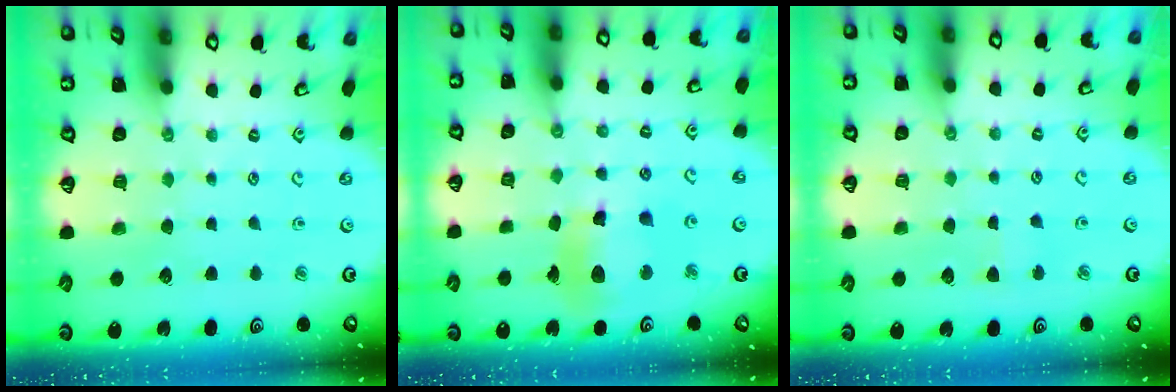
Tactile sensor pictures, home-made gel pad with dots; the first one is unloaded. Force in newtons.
{"total": 12.7, "press": 12.7, "slide": 1.4}
{"total": 2.7, "press": 2.6, "slide": 0.4}